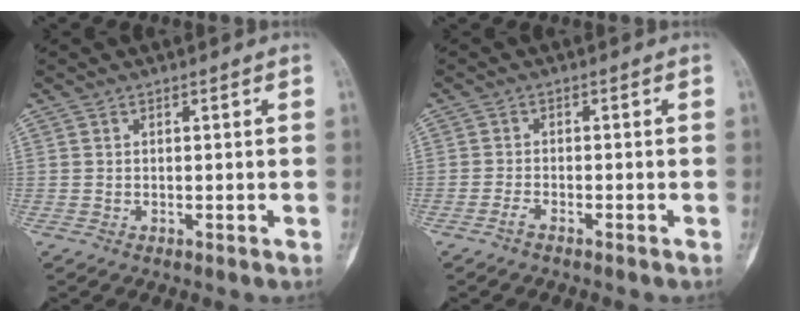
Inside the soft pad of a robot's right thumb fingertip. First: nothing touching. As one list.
[{"total": 1.5, "force": [-1.3, 0.4, 0.8], "torque": [-0.025, 0.007, -0.025]}]